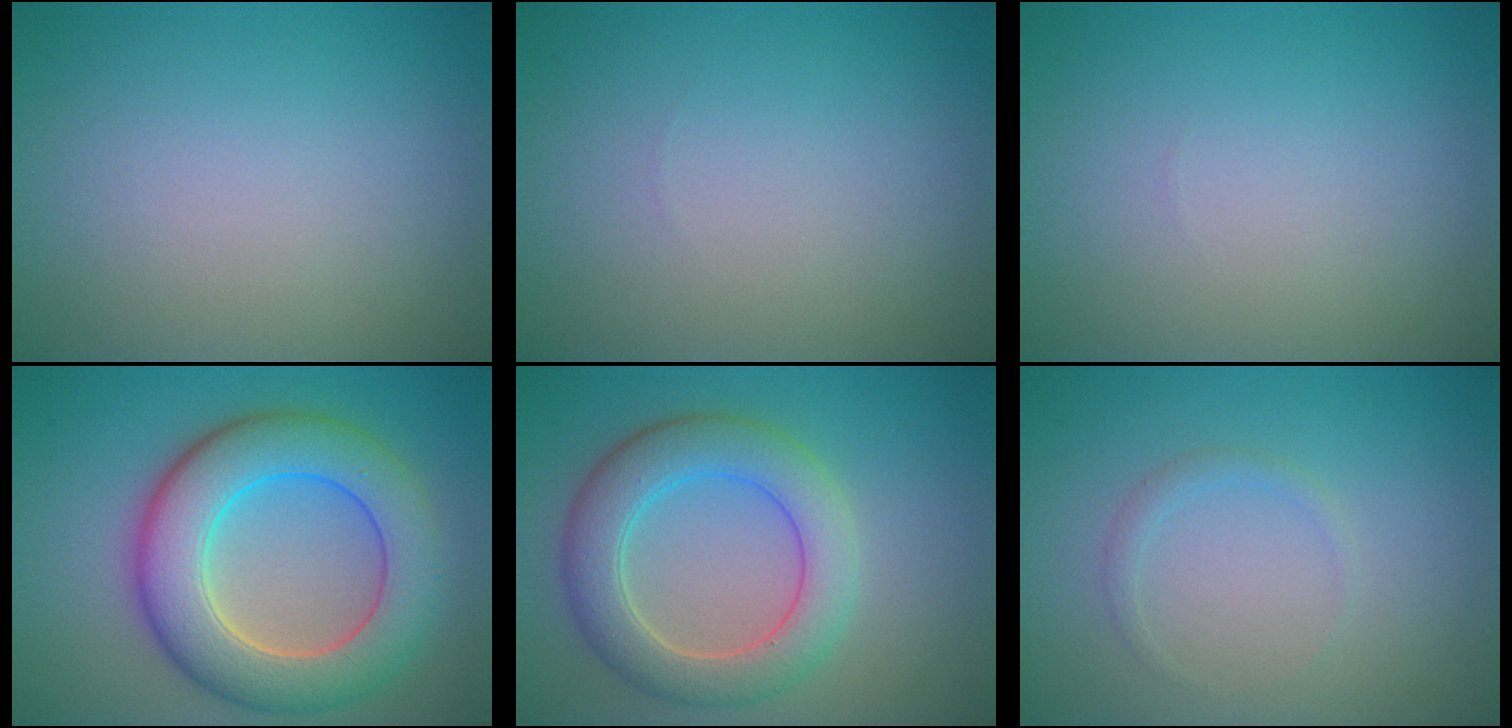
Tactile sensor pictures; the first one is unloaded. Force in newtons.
{"total": 0.0}
{"total": 0.0}
{"total": 9.1, "press": 9.1, "slide": 0.4}
{"total": 6.0, "press": 6.0, "slide": 0.4}
{"total": 0.9, "press": 0.9, "slide": 0.1}